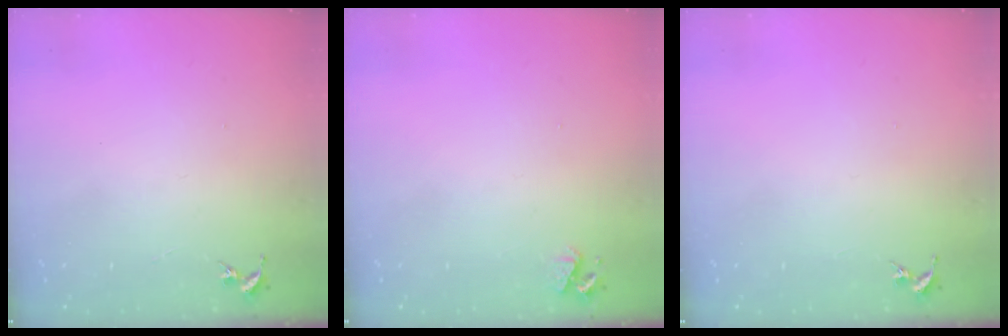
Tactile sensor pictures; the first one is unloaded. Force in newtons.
{"total": 3.3, "press": 3.3, "slide": 0.5}
{"total": 0.0}